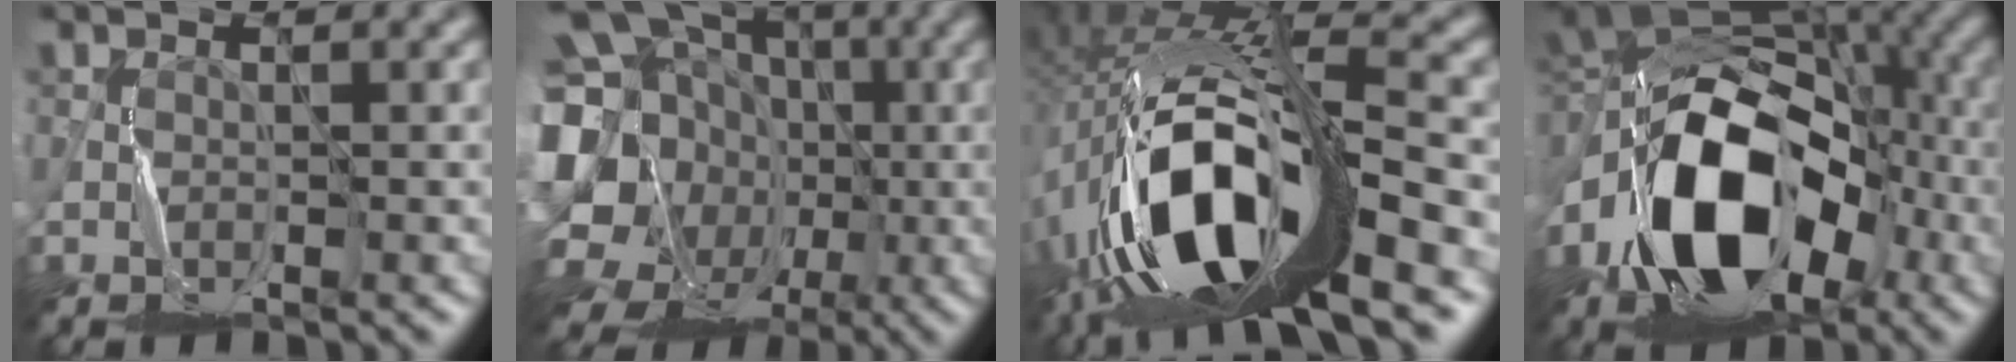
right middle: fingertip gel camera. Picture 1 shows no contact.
{"total": 21.9, "force": [-3.7, 19.3, 9.7], "torque": [-0.204, -0.012, -0.090]}
{"total": 15.7, "force": [-5.8, 5.8, 13.3], "torque": [-0.266, 0.005, -0.098]}
{"total": 14.6, "force": [-4.7, 9.0, 10.4], "torque": [-0.176, 0.010, -0.092]}